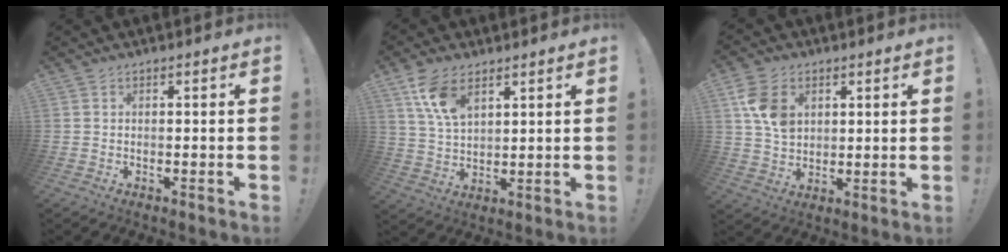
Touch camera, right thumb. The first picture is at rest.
{"total": 10.0, "force": [5.8, 5.1, 6.3], "torque": [-0.118, -0.020, 0.109]}
{"total": 10.7, "force": [3.4, 7.8, 6.5], "torque": [-0.103, -0.005, 0.066]}